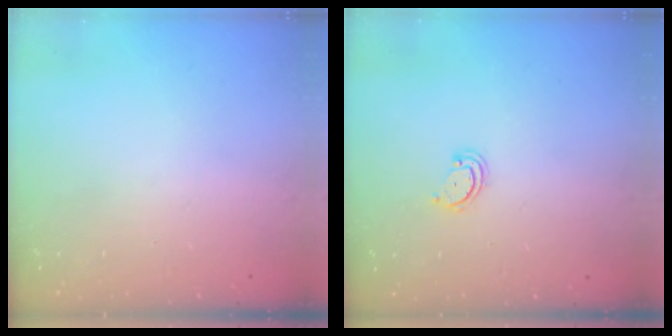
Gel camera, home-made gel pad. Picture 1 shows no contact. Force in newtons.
{"total": 2.6, "press": 2.6, "slide": 0.3}